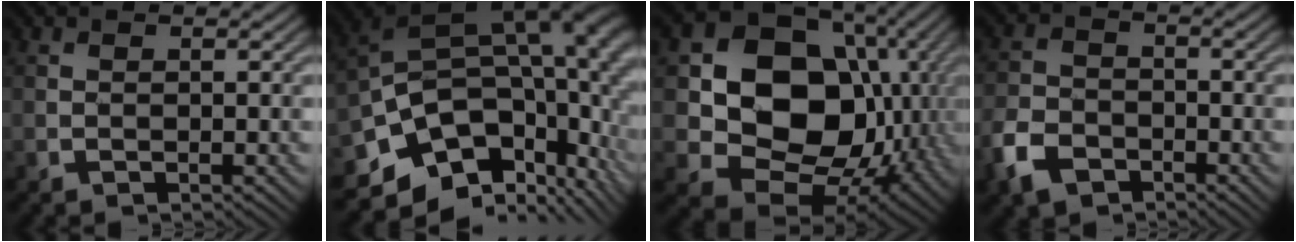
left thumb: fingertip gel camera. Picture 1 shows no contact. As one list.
[{"total": 16.9, "force": [-4.9, 11.4, 11.5], "torque": [-0.186, -0.029, -0.061]}, {"total": 17.3, "force": [1.3, 13.6, 10.6], "torque": [-0.191, -0.032, 0.035]}, {"total": 5.9, "force": [-3.7, 3.8, 2.7], "torque": [-0.071, -0.008, -0.084]}]